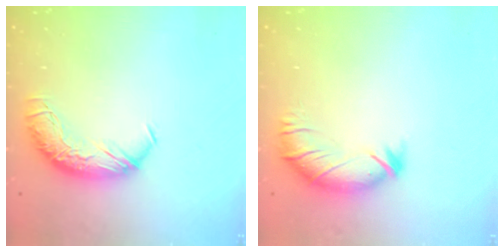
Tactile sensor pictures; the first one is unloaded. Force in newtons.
{"total": 3.0, "press": 2.5, "slide": 1.6}